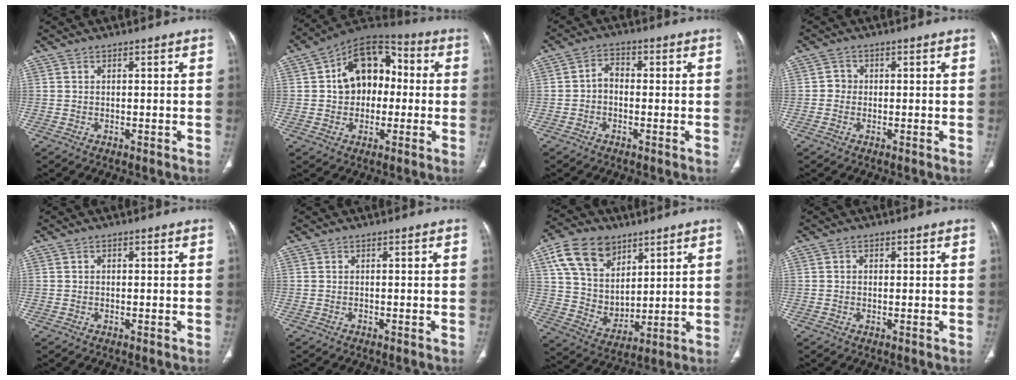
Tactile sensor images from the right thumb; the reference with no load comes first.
{"total": 14.9, "force": [1.0, 10.8, 10.3], "torque": [-0.111, 0.038, 0.003]}
{"total": 3.5, "force": [-0.6, 2.6, 2.3], "torque": [-0.026, 0.018, -0.021]}
{"total": 1.8, "force": [-0.3, 1.7, 0.5], "torque": [0.005, 0.008, -0.011]}
{"total": 0.5, "force": [0.0, 0.5, 0.3], "torque": [0.002, 0.002, -0.004]}
{"total": 0.0}
{"total": 15.2, "force": [7.7, 10.6, 7.7], "torque": [-0.115, -0.030, 0.155]}
{"total": 1.0, "force": [0.2, 0.9, 0.4], "torque": [-0.002, 0.002, 0.000]}